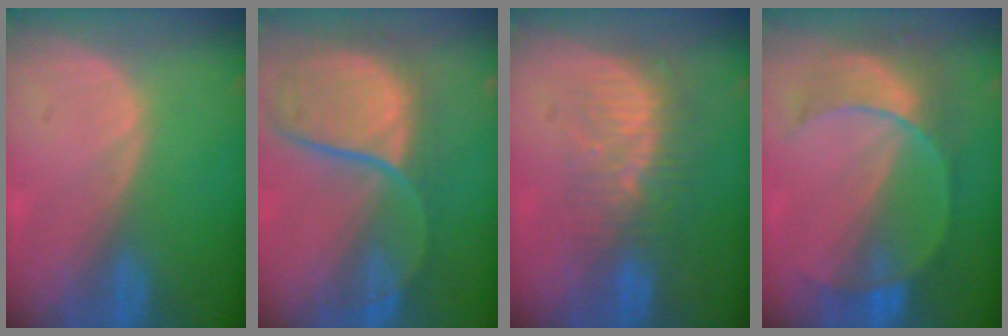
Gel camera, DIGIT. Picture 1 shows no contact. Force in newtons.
{"total": 11.4, "press": 9.7, "slide": 5.9}
{"total": 8.5, "press": 7.4, "slide": 4.1}
{"total": 7.7, "press": 7.7, "slide": 0.7}